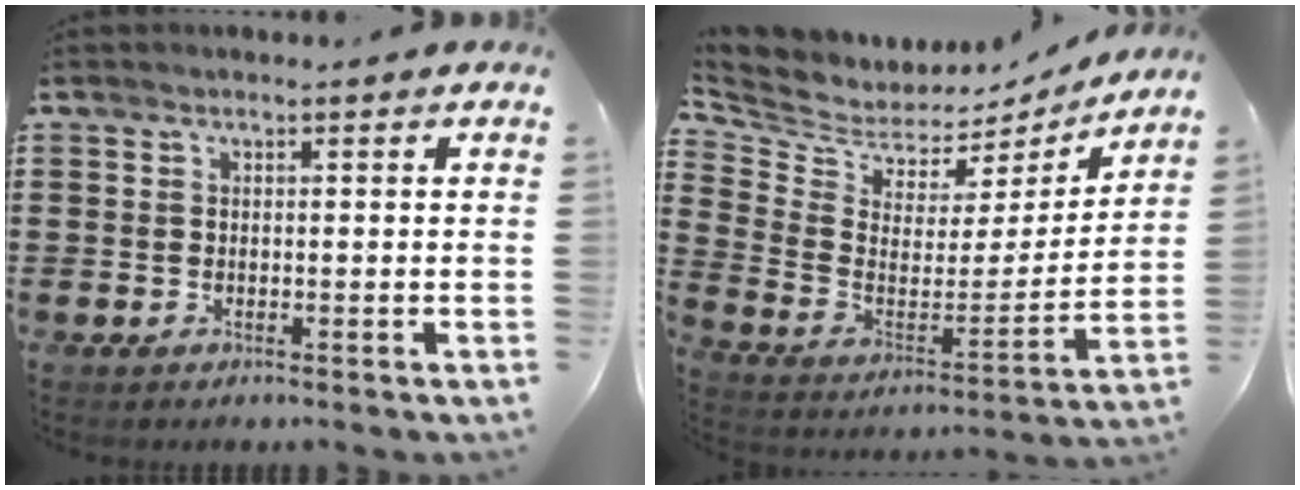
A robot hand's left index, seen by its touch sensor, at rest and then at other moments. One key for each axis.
{"total": 4.9, "fx": 4.3, "fy": 2.3, "fz": 0.0, "tx": -0.036, "ty": -0.045, "tz": 0.073}